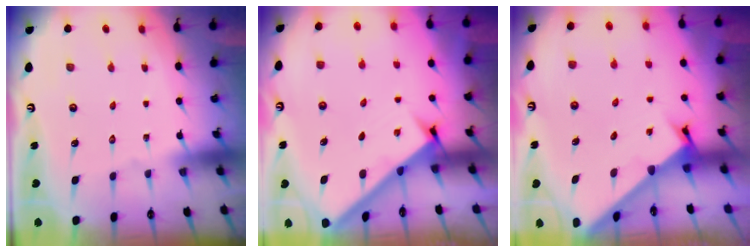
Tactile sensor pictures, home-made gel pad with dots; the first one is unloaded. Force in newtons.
{"total": 2.9, "press": 2.9, "slide": 0.3}
{"total": 2.1, "press": 2.1, "slide": 0.2}